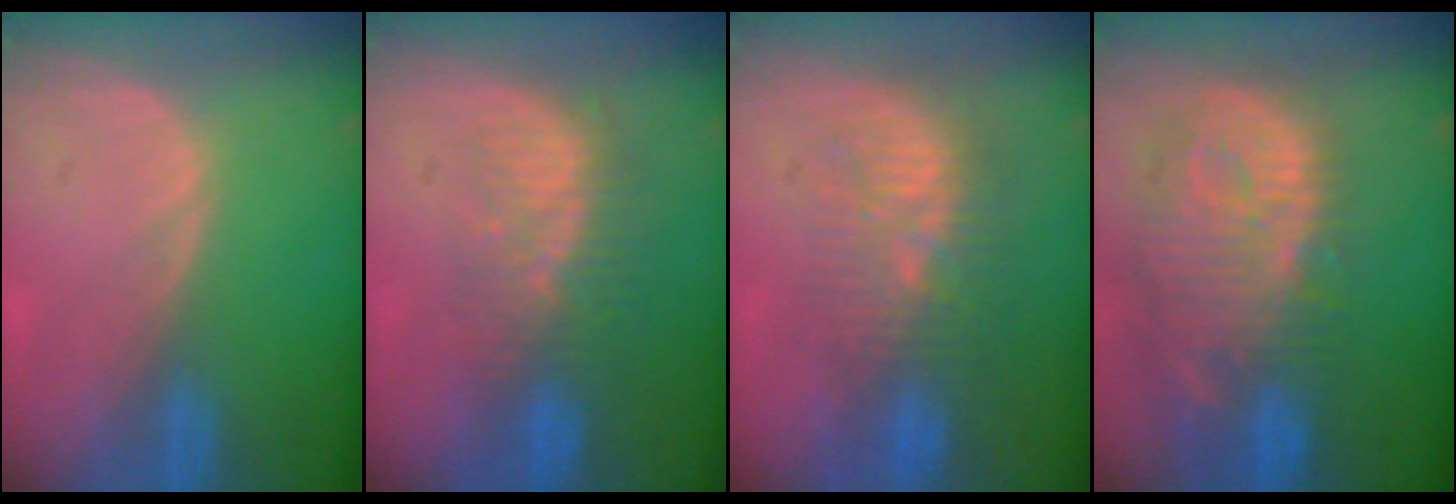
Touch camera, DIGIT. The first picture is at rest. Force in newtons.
{"total": 8.1, "press": 7.1, "slide": 3.9}
{"total": 9.2, "press": 8.8, "slide": 2.6}
{"total": 13.6, "press": 11.8, "slide": 6.6}